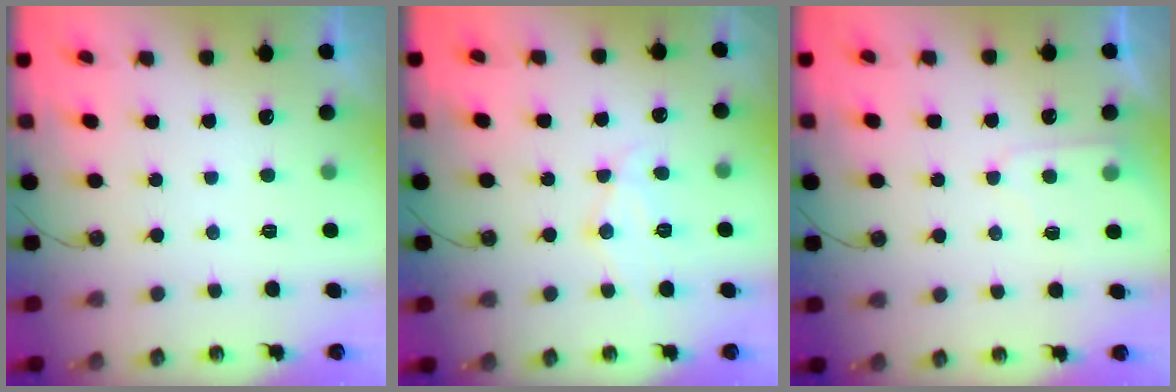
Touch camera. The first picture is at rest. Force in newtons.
{"total": 9.6, "press": 9.6, "slide": 0.8}
{"total": 6.3, "press": 6.3, "slide": 0.7}